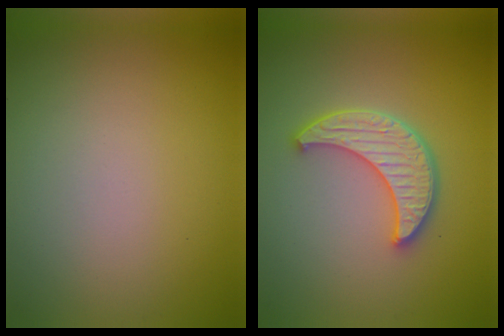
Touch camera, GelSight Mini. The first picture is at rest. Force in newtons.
{"total": 4.6, "press": 4.0, "slide": 2.3}